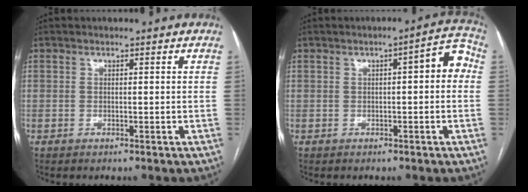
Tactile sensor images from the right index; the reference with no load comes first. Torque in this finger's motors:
{"motor_torque": [0.47, -0.07, 0.16, 0.05]}